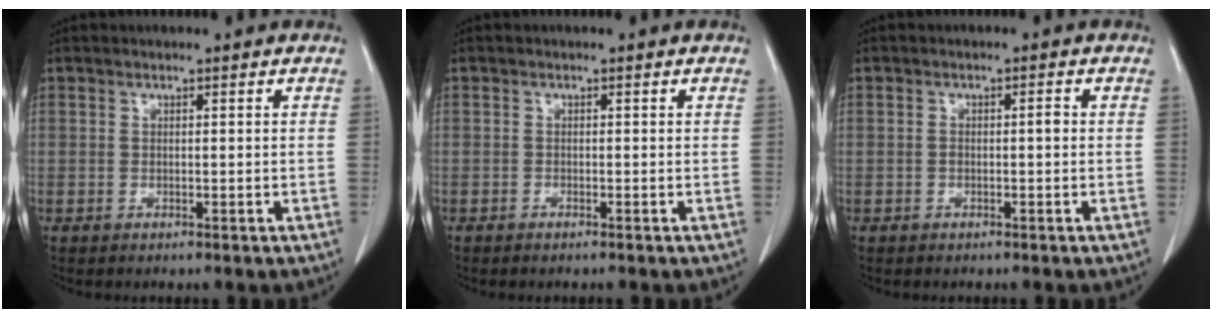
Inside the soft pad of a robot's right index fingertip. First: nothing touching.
{"total": 0.5, "force": [-0.5, 0.1, 0.2], "torque": [-0.006, -0.002, -0.008]}
{"total": 1.7, "force": [-0.4, 0.3, 1.6], "torque": [-0.027, 0.006, -0.008]}